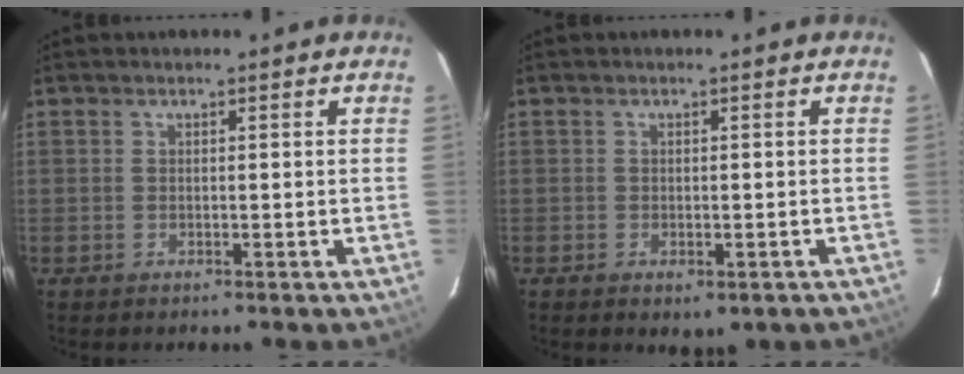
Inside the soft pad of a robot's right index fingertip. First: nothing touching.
{"total": 2.8, "force": [-1.3, 1.9, 1.7], "torque": [-0.029, -0.011, -0.015]}